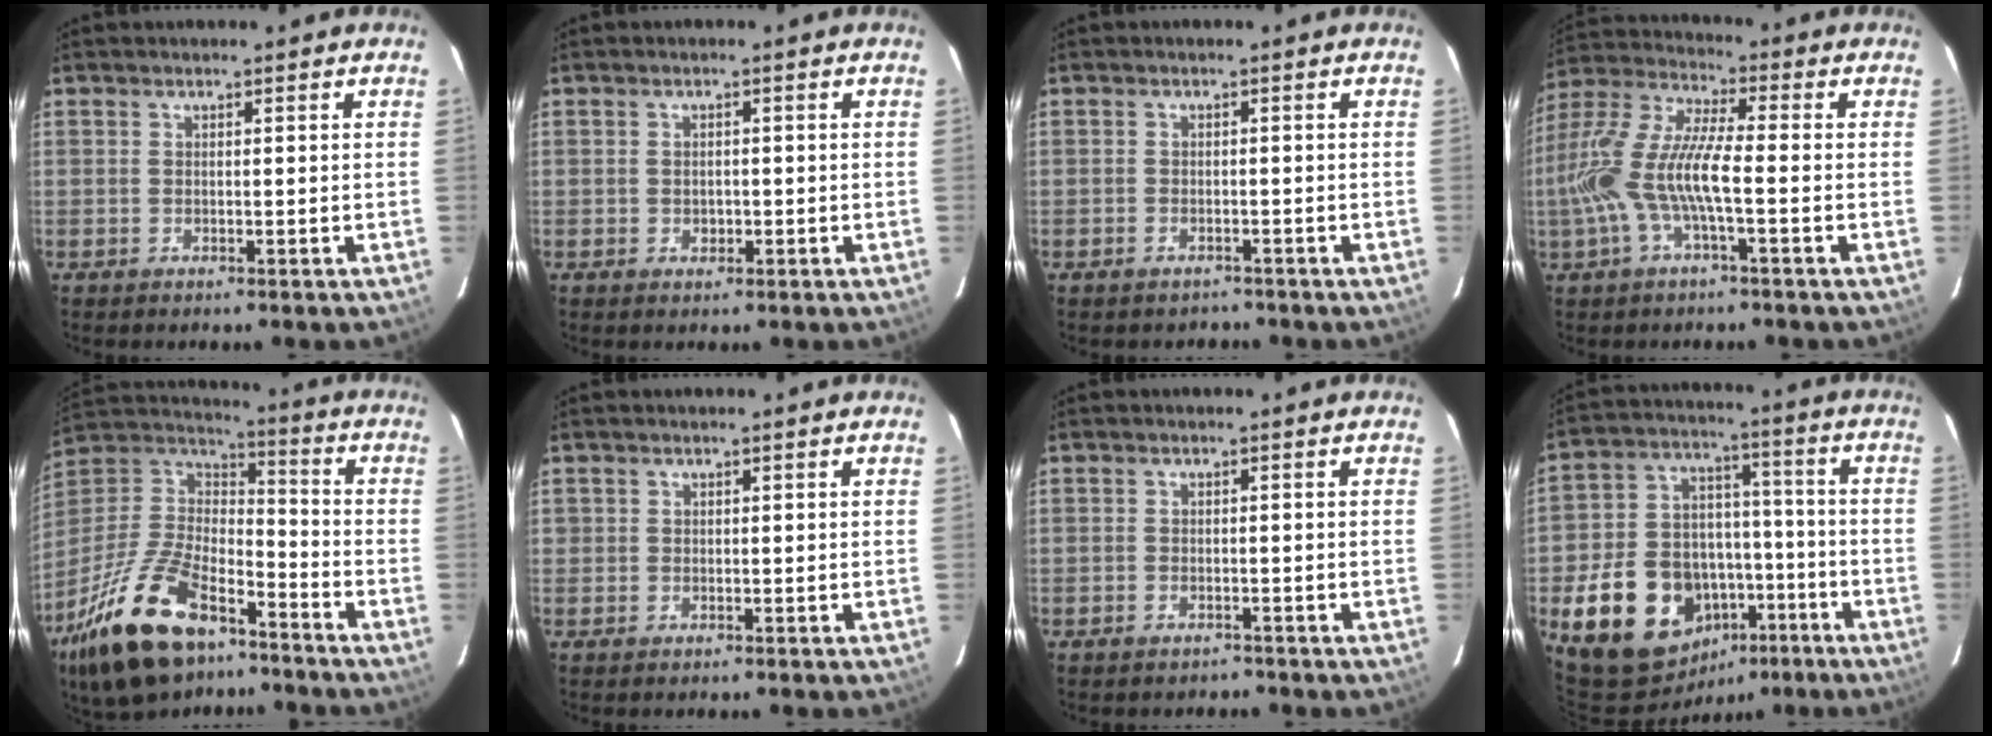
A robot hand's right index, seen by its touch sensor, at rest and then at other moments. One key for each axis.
{"total": 1.6, "fx": -0.3, "fy": 1.5, "fz": 0.6, "tx": -0.006, "ty": 0.002, "tz": -0.002}
{"total": 2.3, "fx": -1.8, "fy": 1.5, "fz": 0.0, "tx": -0.003, "ty": 0.000, "tz": -0.022}
{"total": 14.4, "fx": -3.0, "fy": 3.1, "fz": 13.7, "tx": -0.281, "ty": 0.000, "tz": -0.060}
{"total": 24.9, "fx": -15.7, "fy": 11.8, "fz": 15.4, "tx": -0.320, "ty": -0.017, "tz": -0.268}
{"total": 0.7, "fx": -0.1, "fy": 0.6, "fz": -0.2, "tx": 0.007, "ty": -0.002, "tz": -0.001}
{"total": 1.6, "fx": -1.3, "fy": 0.9, "fz": -0.1, "tx": 0.001, "ty": 0.000, "tz": -0.018}
{"total": 20.5, "fx": -9.9, "fy": 15.0, "fz": 9.8, "tx": -0.215, "ty": 0.041, "tz": -0.125}